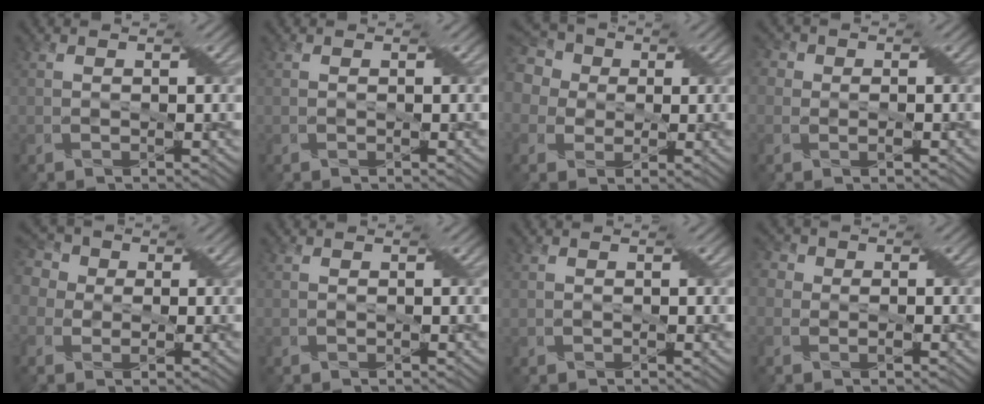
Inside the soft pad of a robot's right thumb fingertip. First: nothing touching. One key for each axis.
{"total": 0.0}
{"total": 9.5, "fx": 2.4, "fy": 8.1, "fz": 4.4, "tx": -0.149, "ty": 0.038, "tz": 0.016}
{"total": 3.6, "fx": 0.5, "fy": 3.2, "fz": 1.7, "tx": -0.018, "ty": 0.006, "tz": -0.025}
{"total": 6.5, "fx": 1.3, "fy": 5.5, "fz": 3.1, "tx": -0.096, "ty": 0.026, "tz": -0.005}
{"total": 0.0}
{"total": 0.5, "fx": 0.2, "fy": 0.5, "fz": 0.1, "tx": -0.010, "ty": 0.000, "tz": 0.007}
{"total": 4.1, "fx": 0.6, "fy": 3.6, "fz": 1.9, "tx": -0.025, "ty": 0.008, "tz": -0.024}